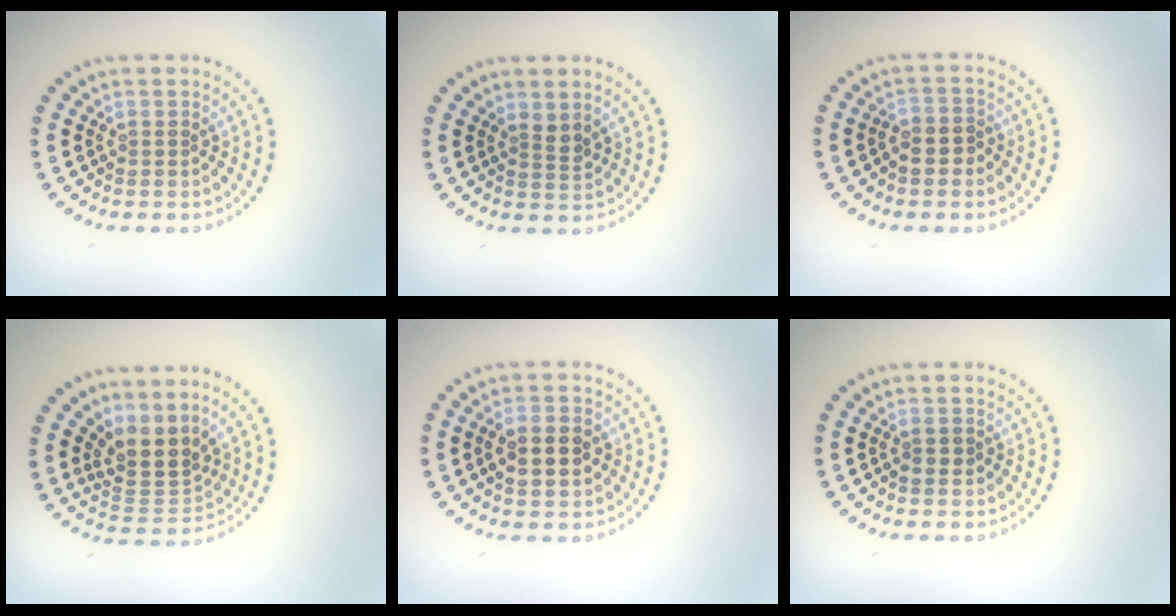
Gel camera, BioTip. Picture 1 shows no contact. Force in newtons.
{"total": 1.3, "press": 1.0, "slide": 0.7}
{"total": 2.1, "press": 2.0, "slide": 0.9}
{"total": 3.8, "press": 3.1, "slide": 2.2}
{"total": 3.9, "press": 3.9, "slide": 0.1}
{"total": 1.2, "press": 1.2, "slide": 0.2}